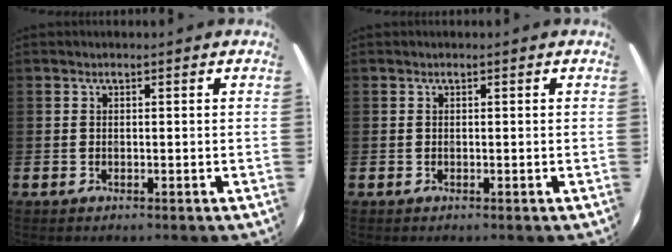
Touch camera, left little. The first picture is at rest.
{"total": 0.0}